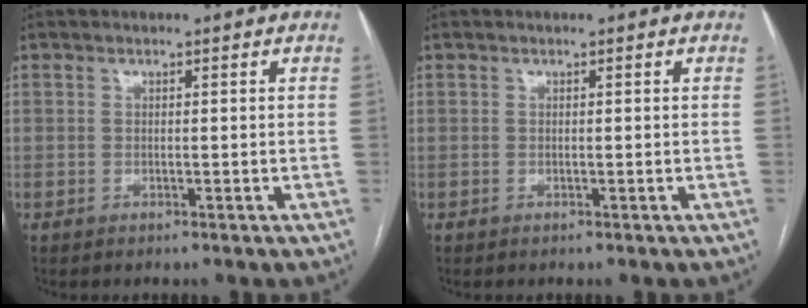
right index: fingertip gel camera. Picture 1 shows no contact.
{"total": 0.0}